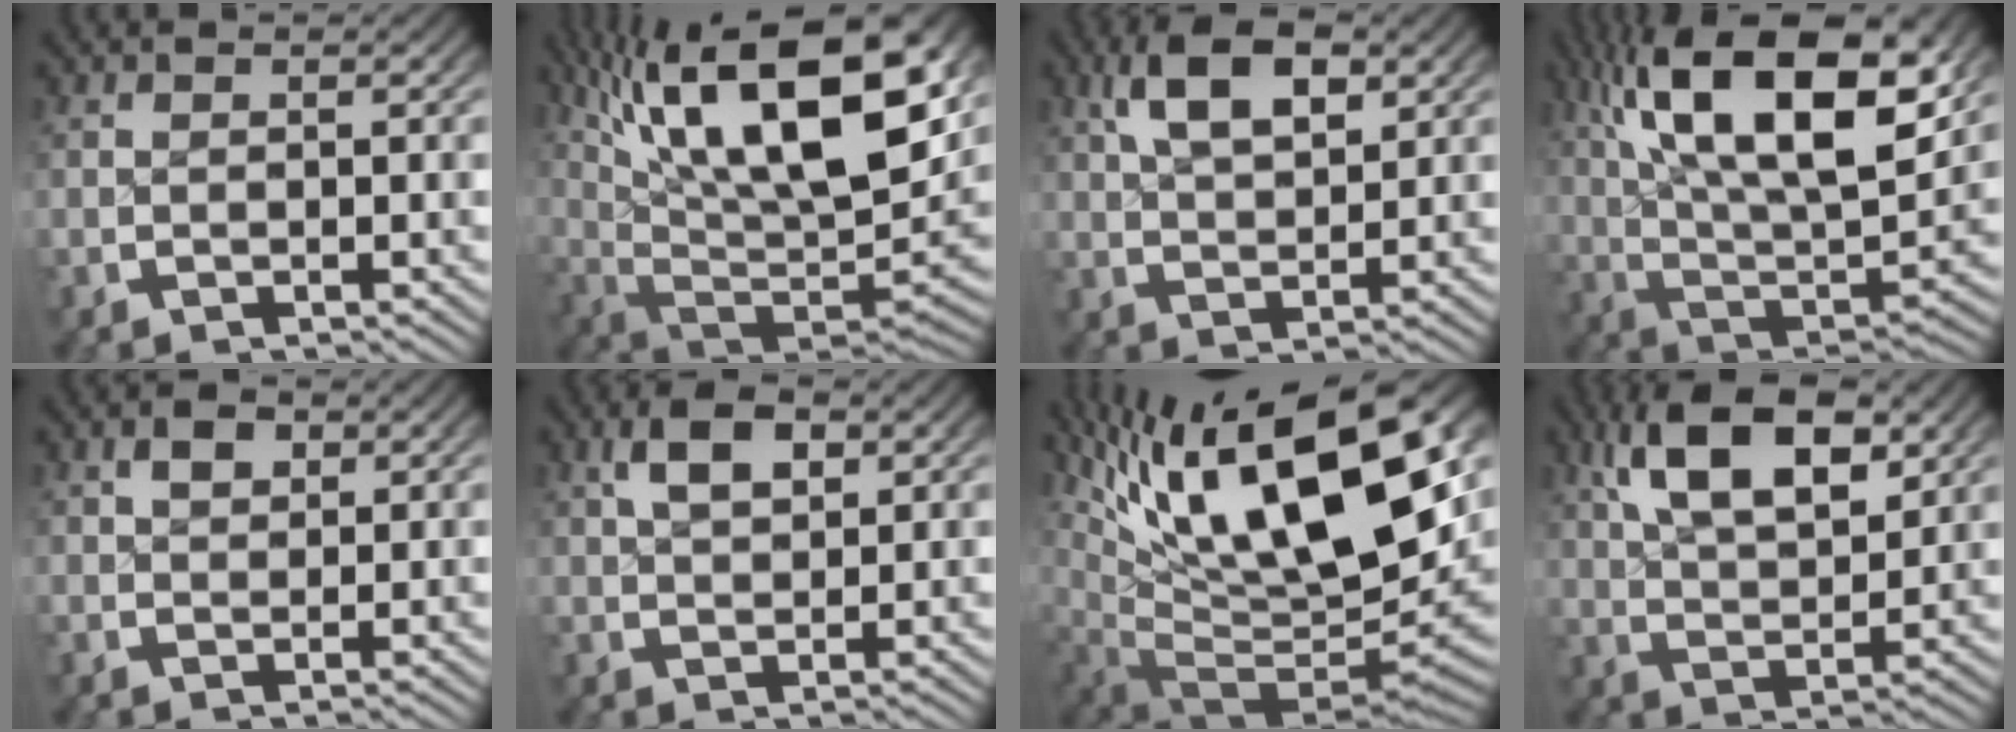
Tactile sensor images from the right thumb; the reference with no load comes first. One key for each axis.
{"total": 19.6, "fx": 2.6, "fy": 11.5, "fz": 15.7, "tx": -0.300, "ty": -0.048, "tz": 0.056}
{"total": 6.0, "fx": 2.8, "fy": 2.9, "fz": 4.5, "tx": -0.079, "ty": 0.006, "tz": 0.048}
{"total": 15.8, "fx": 3.3, "fy": 8.2, "fz": 13.1, "tx": -0.250, "ty": -0.023, "tz": 0.057}
{"total": 1.9, "fx": 0.8, "fy": 1.3, "fz": 1.2, "tx": -0.018, "ty": -0.002, "tz": 0.014}
{"total": 3.8, "fx": 1.6, "fy": 1.9, "fz": 2.8, "tx": -0.043, "ty": 0.006, "tz": 0.028}
{"total": 19.9, "fx": 0.6, "fy": 12.0, "fz": 15.9, "tx": -0.303, "ty": -0.047, "tz": 0.031}
{"total": 9.1, "fx": 3.3, "fy": 4.9, "fz": 6.9, "tx": -0.131, "ty": -0.007, "tz": 0.057}